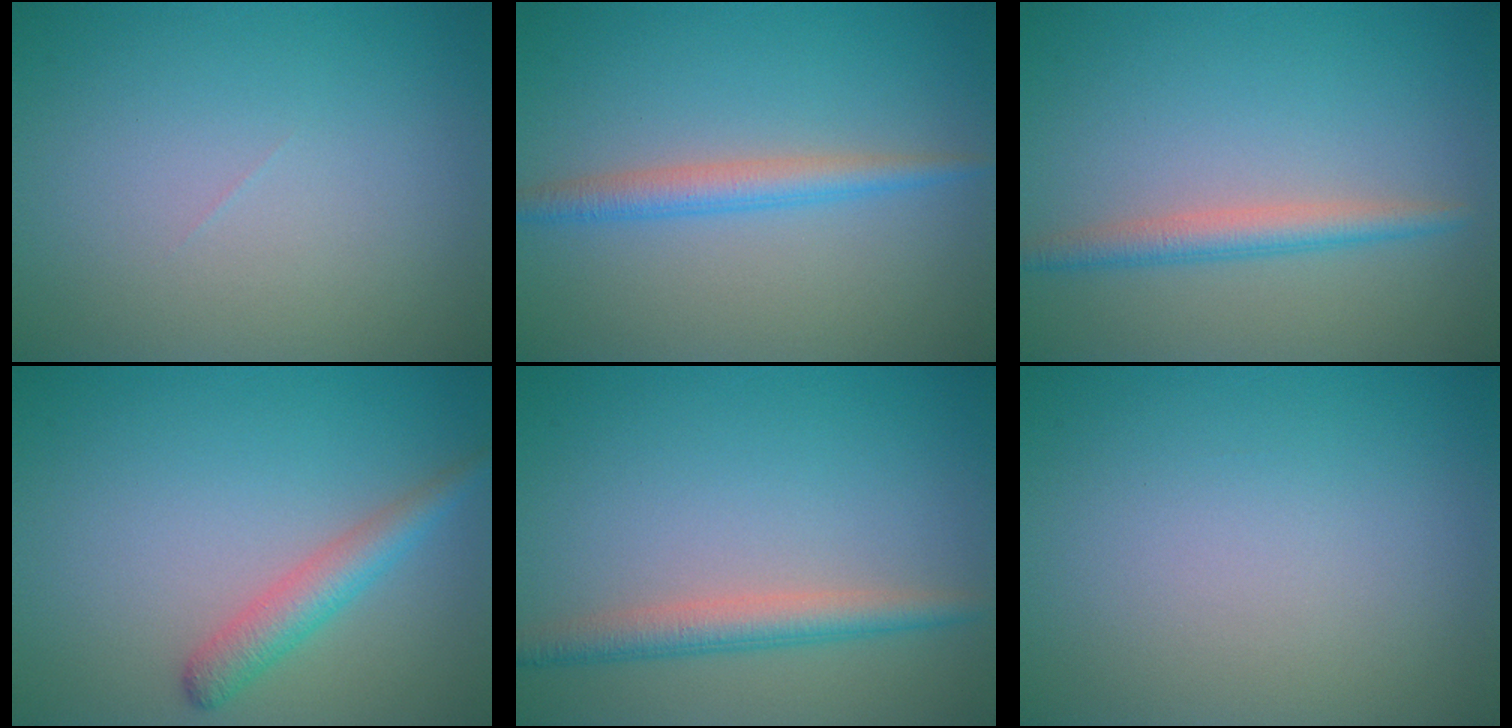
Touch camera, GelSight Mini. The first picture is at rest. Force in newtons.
{"total": 2.6, "press": 2.6, "slide": 0.0}
{"total": 2.4, "press": 2.4, "slide": 0.1}
{"total": 2.8, "press": 2.8, "slide": 0.1}
{"total": 3.0, "press": 3.0, "slide": 0.1}
{"total": 0.0}